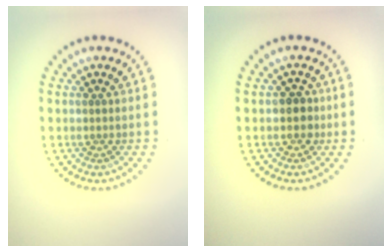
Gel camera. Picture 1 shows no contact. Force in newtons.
{"total": 1.9, "press": 1.7, "slide": 0.7}